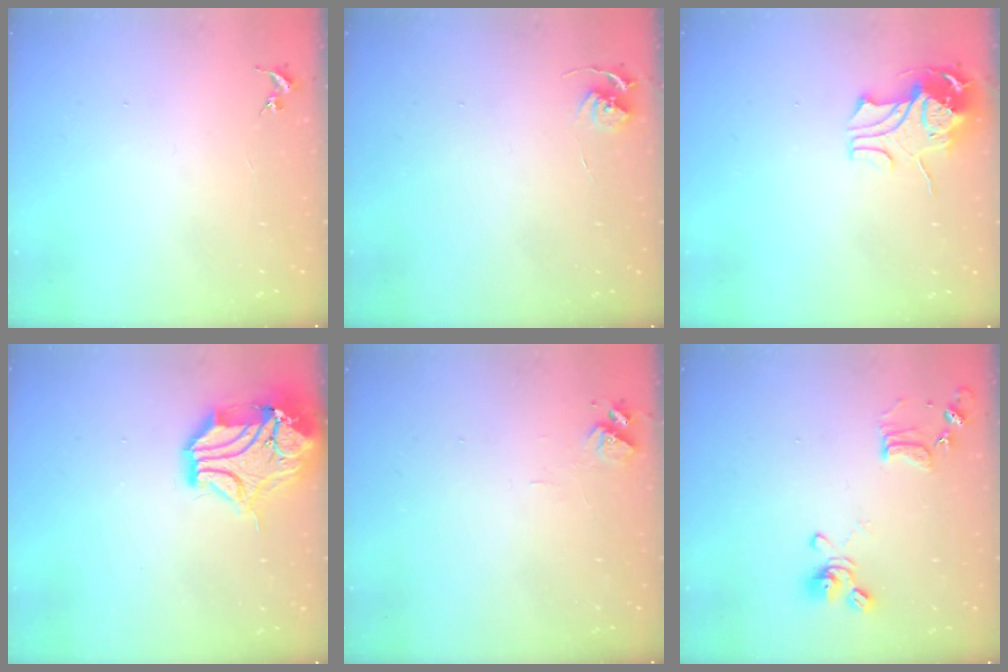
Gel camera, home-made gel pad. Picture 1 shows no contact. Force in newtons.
{"total": 5.3, "press": 5.2, "slide": 0.6}
{"total": 9.8, "press": 9.7, "slide": 1.2}
{"total": 16.8, "press": 16.6, "slide": 2.4}
{"total": 6.4, "press": 6.4, "slide": 0.8}
{"total": 11.9, "press": 11.8, "slide": 1.3}